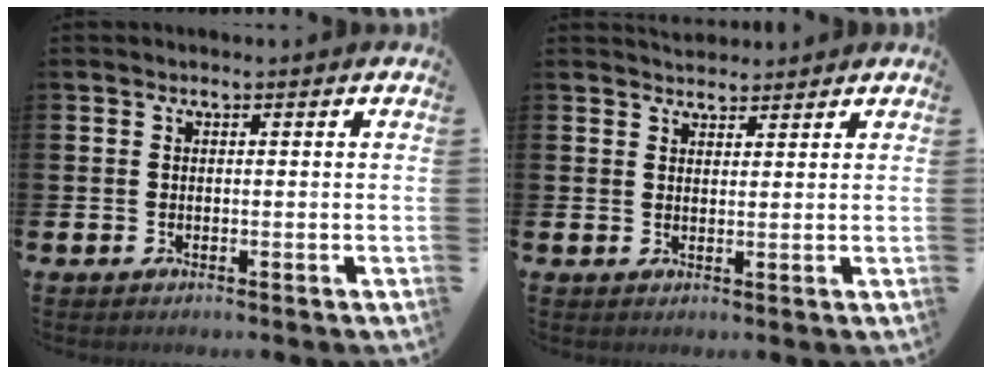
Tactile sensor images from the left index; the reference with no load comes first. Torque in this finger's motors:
{"motor_torque": [0.88, -1.18, 0.18, 0.04]}